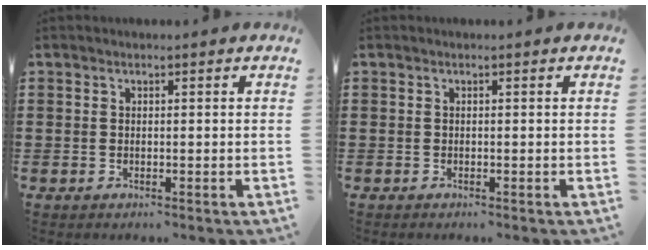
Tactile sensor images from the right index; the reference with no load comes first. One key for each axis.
{"total": 0.0}